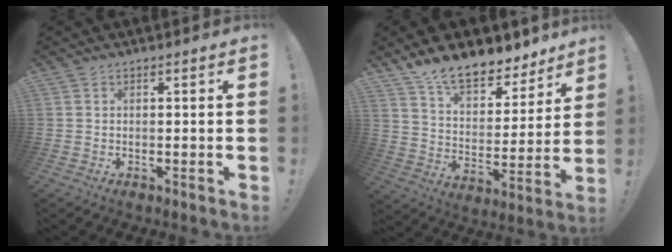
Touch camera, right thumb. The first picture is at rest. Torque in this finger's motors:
{"motor_torque": [-0.37, 0.99, -0.14, 0.66, 0.03]}